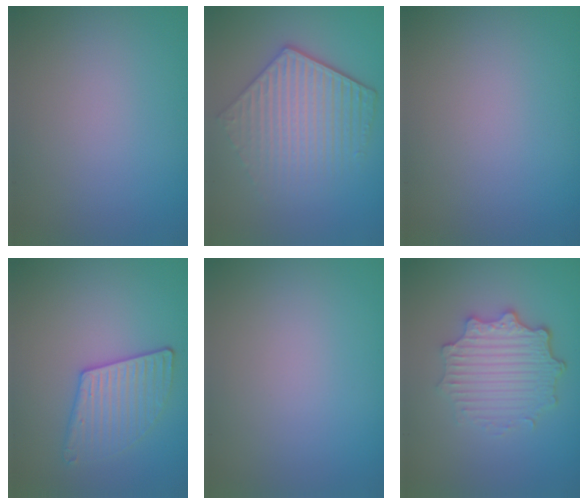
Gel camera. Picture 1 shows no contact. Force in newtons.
{"total": 5.7, "press": 4.2, "slide": 3.8}
{"total": 0.0}
{"total": 3.1, "press": 2.9, "slide": 1.0}
{"total": 0.0}
{"total": 4.8, "press": 3.8, "slide": 3.1}